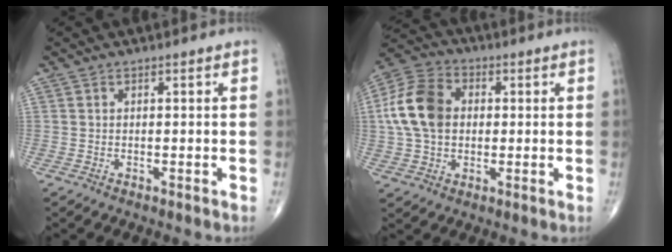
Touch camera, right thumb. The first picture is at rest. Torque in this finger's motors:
{"motor_torque": [0.95, 1.45, 0.59, -0.51, 0.34]}